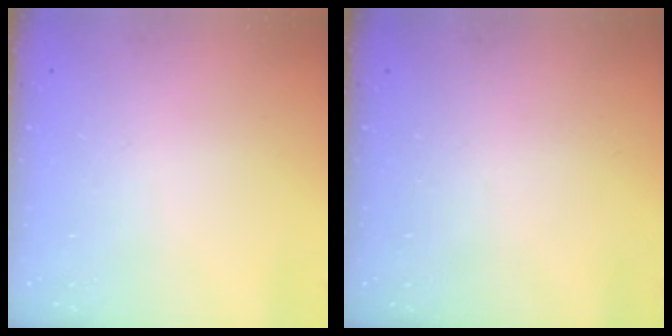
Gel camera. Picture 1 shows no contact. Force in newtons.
{"total": 0.0}